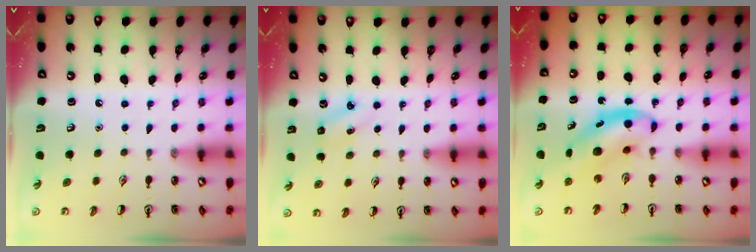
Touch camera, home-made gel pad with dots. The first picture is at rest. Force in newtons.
{"total": 2.5, "press": 2.4, "slide": 0.8}
{"total": 5.9, "press": 5.9, "slide": 0.6}